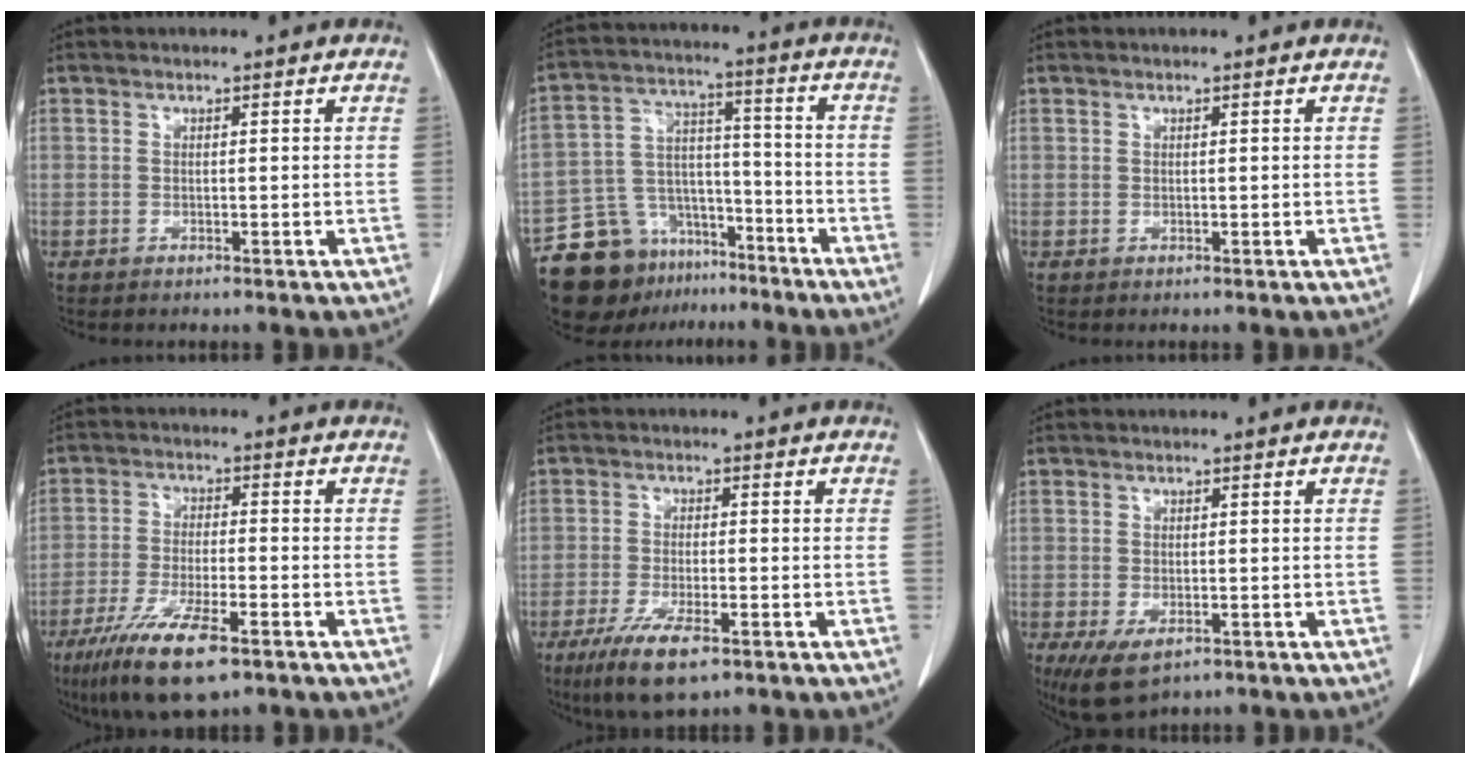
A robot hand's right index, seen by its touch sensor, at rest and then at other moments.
{"total": 14.7, "force": [-10.7, 8.9, 4.9], "torque": [-0.086, 0.053, -0.179]}
{"total": 0.0}
{"total": 11.4, "force": [-7.0, 2.6, 8.6], "torque": [-0.160, -0.023, -0.120]}
{"total": 7.7, "force": [-4.5, 2.2, 5.8], "torque": [-0.109, -0.015, -0.076]}
{"total": 6.3, "force": [-3.6, 3.2, 4.1], "torque": [-0.071, -0.012, -0.057]}